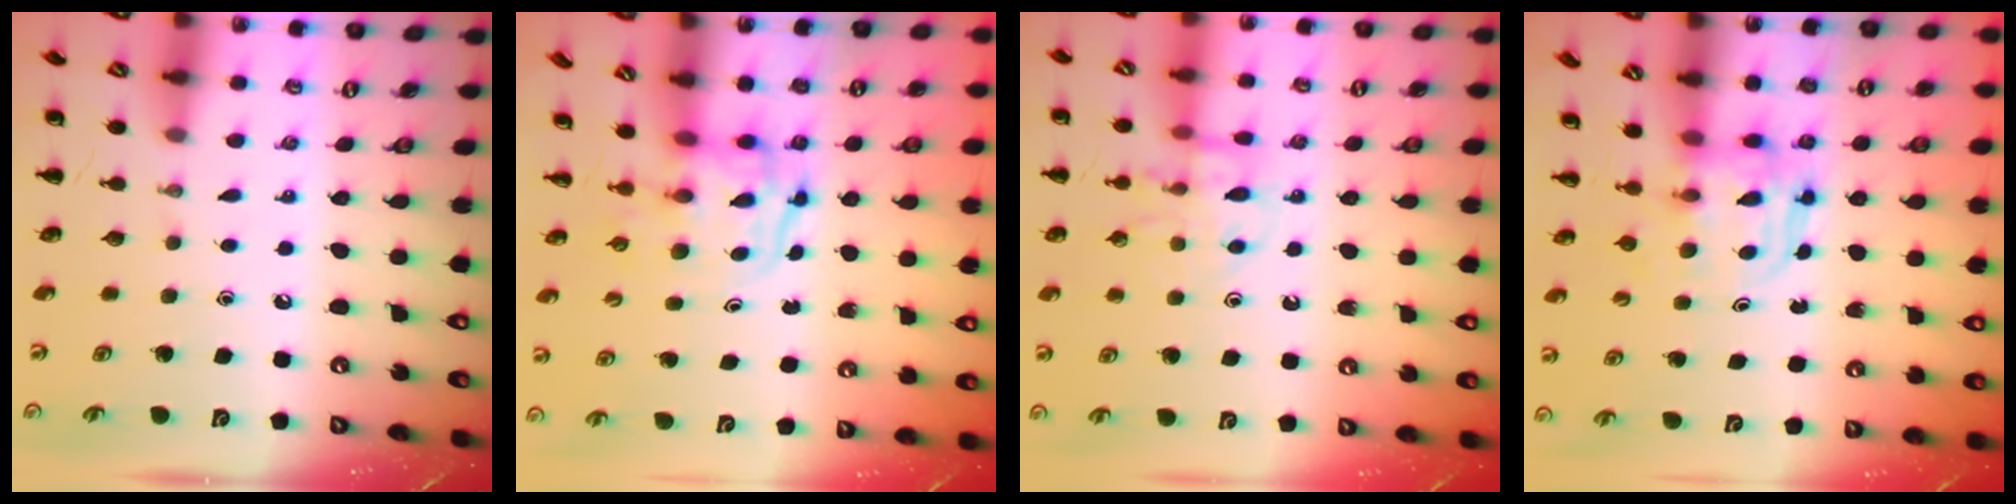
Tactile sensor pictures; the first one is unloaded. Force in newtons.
{"total": 3.2, "press": 3.2, "slide": 0.6}
{"total": 12.1, "press": 12.1, "slide": 1.3}
{"total": 3.6, "press": 3.6, "slide": 0.3}